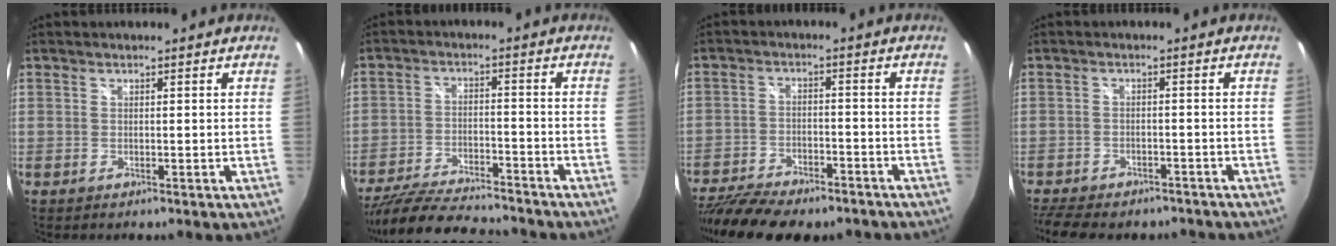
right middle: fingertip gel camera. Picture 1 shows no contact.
{"total": 17.4, "force": [-15.1, 3.8, 7.7], "torque": [-0.165, -0.024, -0.244]}
{"total": 17.1, "force": [-13.9, 5.3, 8.4], "torque": [-0.179, -0.040, -0.219]}
{"total": 12.9, "force": [-10.6, 4.8, 5.4], "torque": [-0.129, -0.023, -0.154]}